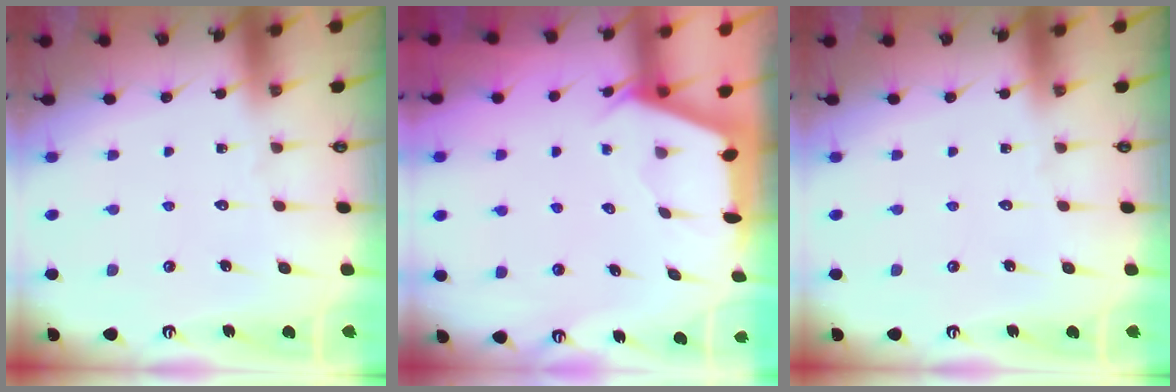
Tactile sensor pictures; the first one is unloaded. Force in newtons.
{"total": 2.1, "press": 2.0, "slide": 0.3}
{"total": 0.0}